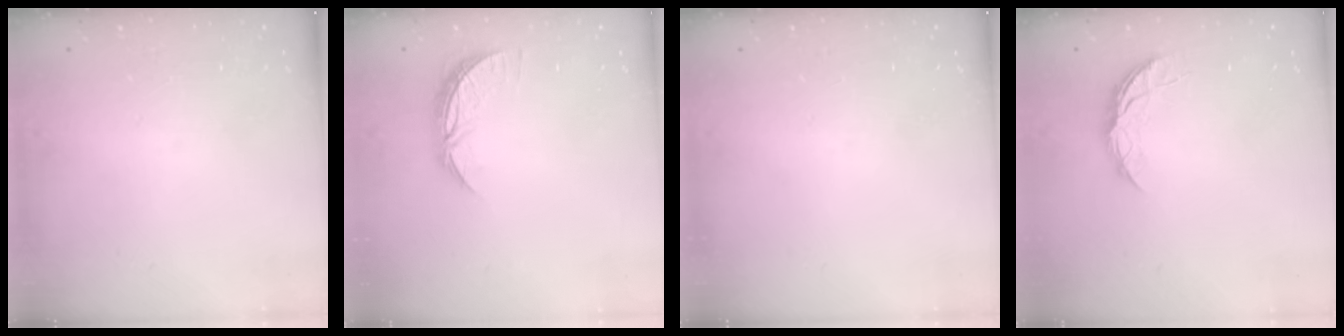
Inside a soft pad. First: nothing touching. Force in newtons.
{"total": 7.2, "press": 7.2, "slide": 0.4}
{"total": 0.0}
{"total": 5.2, "press": 5.1, "slide": 0.5}